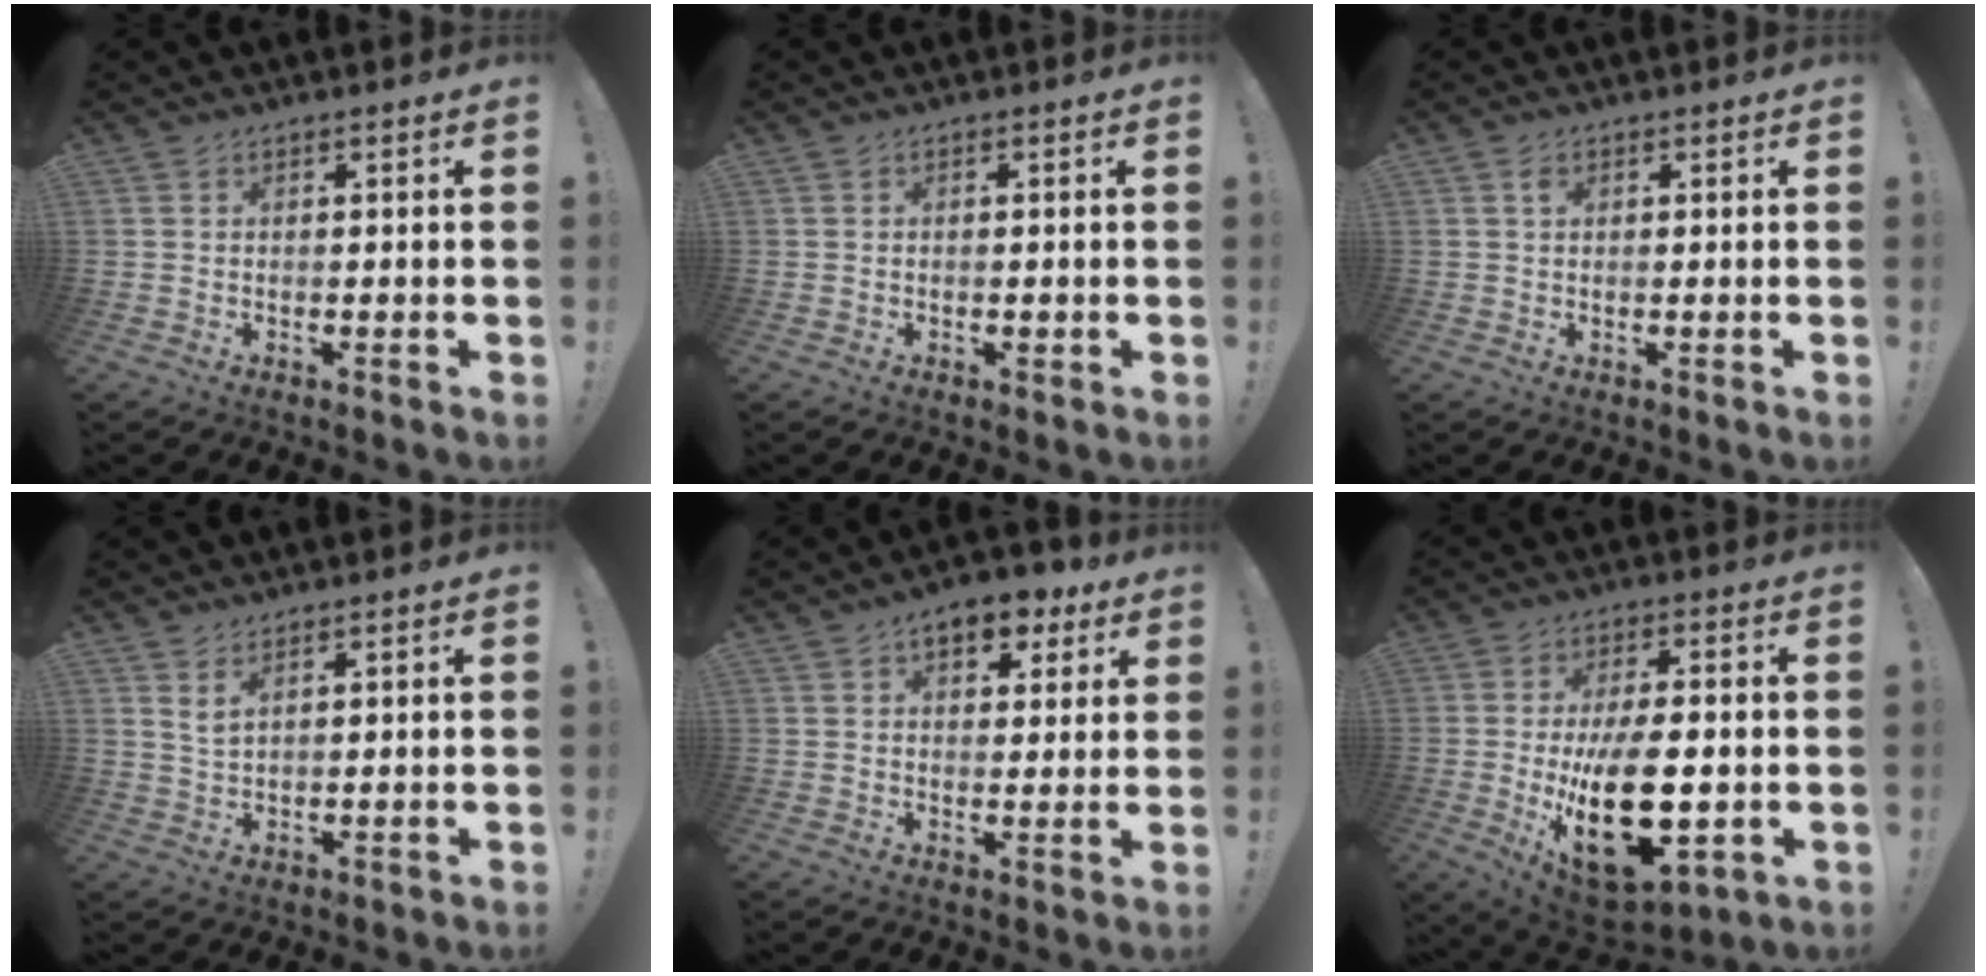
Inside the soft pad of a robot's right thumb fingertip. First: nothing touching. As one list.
[{"total": 0.9, "force": [-0.3, 0.7, 0.6], "torque": [-0.004, 0.000, -0.006]}, {"total": 1.4, "force": [0.6, 0.9, 0.8], "torque": [-0.017, 0.003, 0.012]}, {"total": 3.4, "force": [2.4, 1.0, 2.2], "torque": [-0.042, -0.014, 0.042]}, {"total": 8.9, "force": [5.1, 5.1, 5.2], "torque": [-0.065, -0.020, 0.089]}, {"total": 22.3, "force": [-2.3, 11.2, 19.1], "torque": [-0.311, -0.017, -0.025]}]